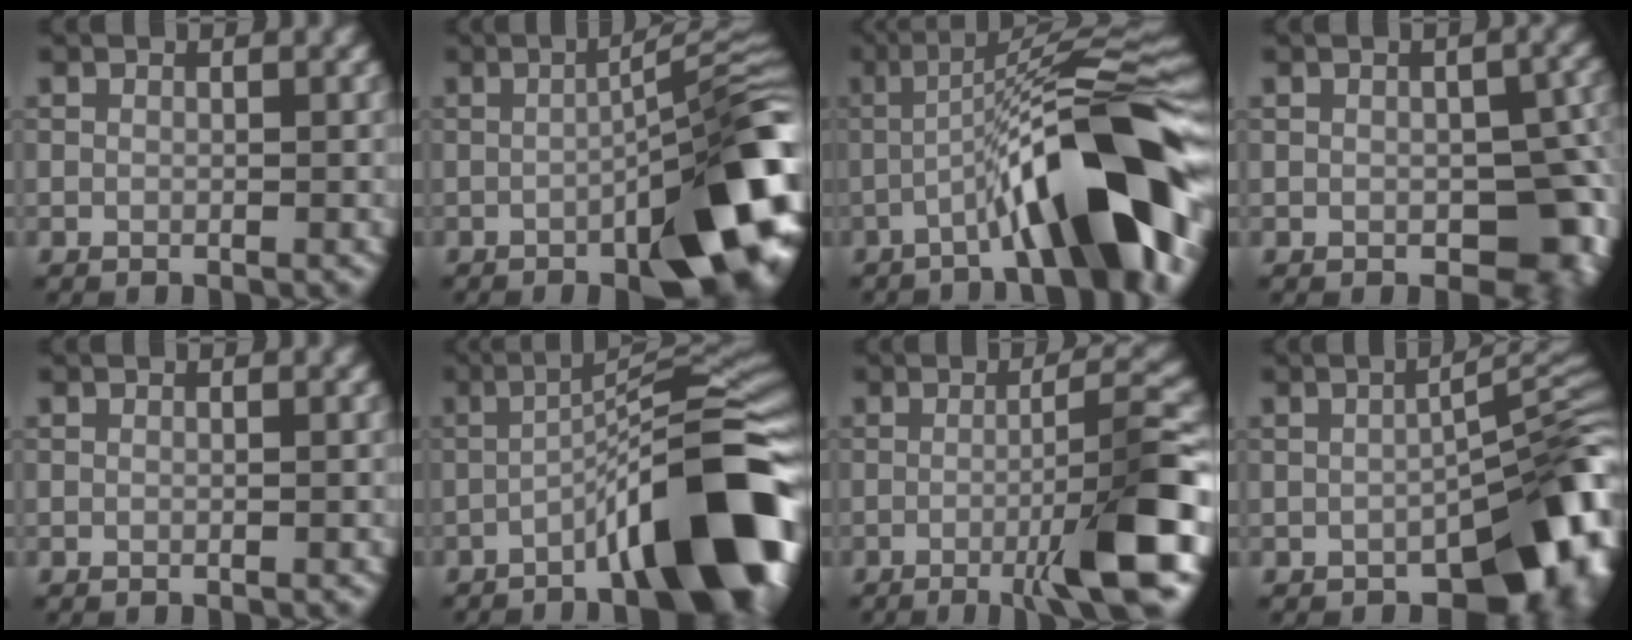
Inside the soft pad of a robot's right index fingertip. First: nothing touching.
{"total": 11.8, "force": [-4.3, 2.8, 10.6], "torque": [-0.136, 0.004, -0.061]}
{"total": 12.5, "force": [-4.6, 2.1, 11.5], "torque": [-0.160, 0.025, -0.074]}
{"total": 7.3, "force": [-1.5, 4.4, 5.6], "torque": [-0.068, -0.020, -0.008]}
{"total": 0.0}
{"total": 12.7, "force": [-5.6, 2.5, 11.1], "torque": [-0.153, 0.015, -0.089]}
{"total": 8.0, "force": [-2.5, 0.8, 7.5], "torque": [-0.105, 0.014, -0.050]}
{"total": 10.9, "force": [-5.0, 5.2, 8.2], "torque": [-0.074, -0.009, -0.067]}